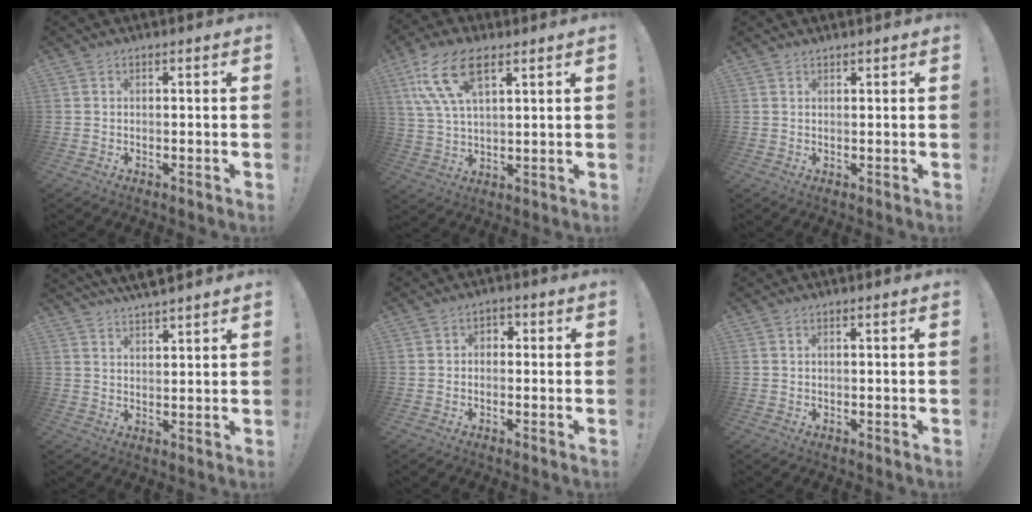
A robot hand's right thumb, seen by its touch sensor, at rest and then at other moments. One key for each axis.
{"total": 13.8, "fx": 6.9, "fy": 5.9, "fz": 10.3, "tx": -0.208, "ty": -0.015, "tz": 0.128}
{"total": 0.8, "fx": 0.8, "fy": 0.0, "fz": 0.1, "tx": -0.001, "ty": -0.001, "tz": 0.015}
{"total": 5.3, "fx": 4.8, "fy": 0.7, "fz": 2.1, "tx": -0.042, "ty": -0.027, "tz": 0.088}
{"total": 2.2, "fx": -1.3, "fy": 1.5, "fz": 0.8, "tx": -0.012, "ty": 0.009, "tz": -0.024}
{"total": 0.5, "fx": 0.1, "fy": -0.2, "fz": 0.5, "tx": -0.009, "ty": 0.000, "tz": 0.001}